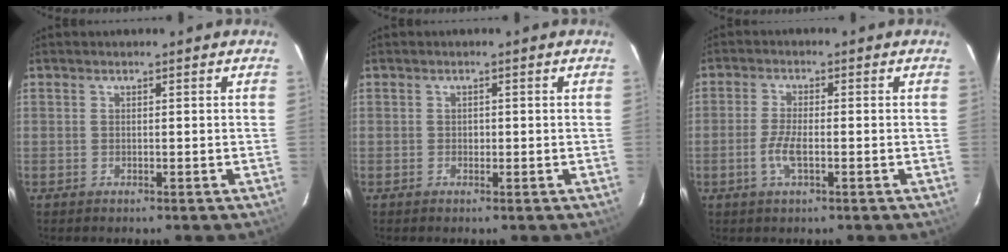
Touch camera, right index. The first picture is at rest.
{"total": 0.7, "force": [-0.1, 0.7, 0.1], "torque": [0.001, 0.002, 0.001]}
{"total": 4.1, "force": [-1.3, 0.9, 3.7], "torque": [-0.079, -0.004, -0.028]}